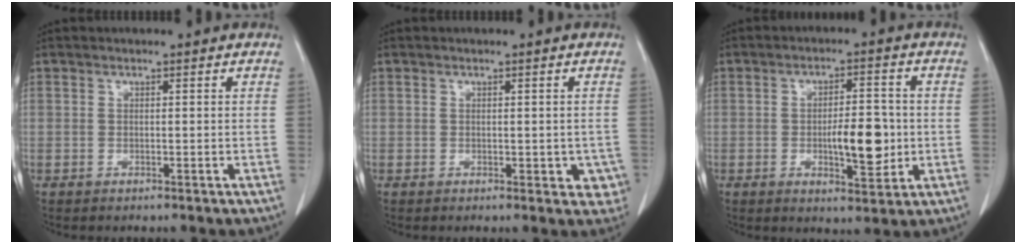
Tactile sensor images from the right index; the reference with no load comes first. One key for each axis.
{"total": 3.9, "fx": -0.8, "fy": 2.2, "fz": 3.1, "tx": -0.010, "ty": 0.002, "tz": -0.004}
{"total": 8.0, "fx": -1.1, "fy": 2.7, "fz": 7.5, "tx": -0.117, "ty": -0.002, "tz": -0.013}